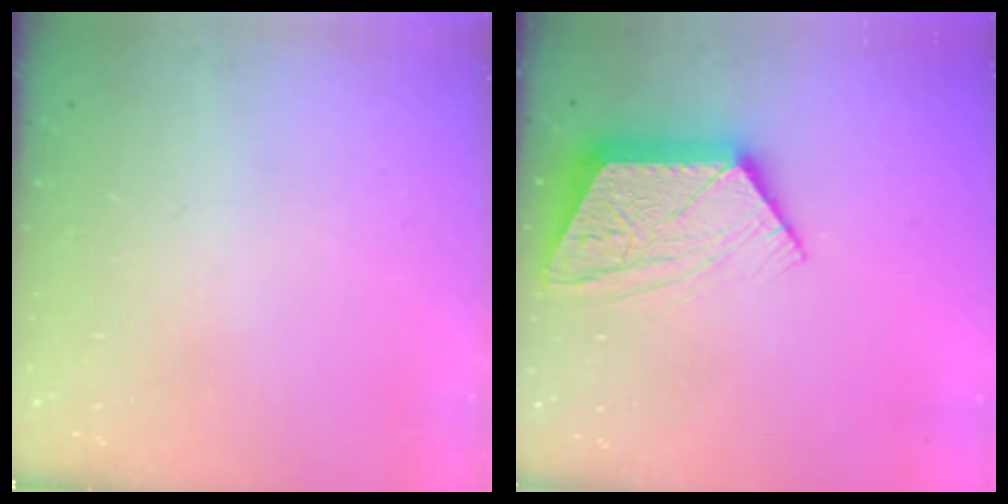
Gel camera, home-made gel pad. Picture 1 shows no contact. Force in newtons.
{"total": 13.9, "press": 13.9, "slide": 1.0}